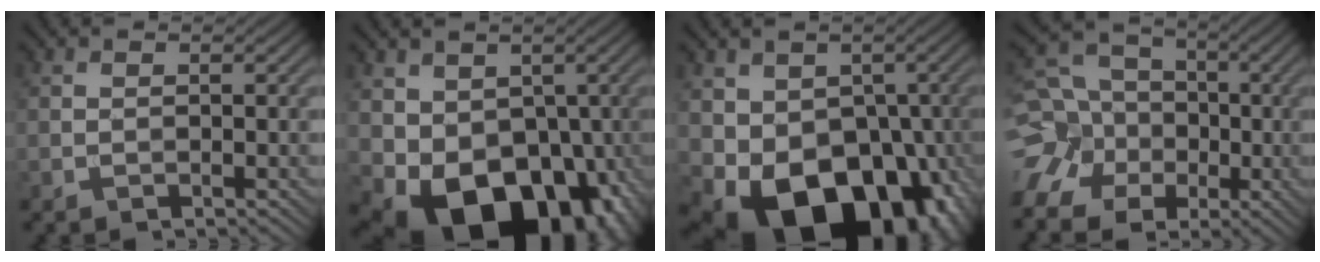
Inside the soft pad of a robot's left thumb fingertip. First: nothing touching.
{"total": 14.8, "force": [-3.7, 10.4, 9.9], "torque": [-0.157, -0.040, -0.051]}
{"total": 17.6, "force": [-5.9, 12.1, 11.3], "torque": [-0.177, -0.042, -0.081]}
{"total": 10.9, "force": [-2.6, 9.7, 4.2], "torque": [-0.121, -0.003, -0.076]}